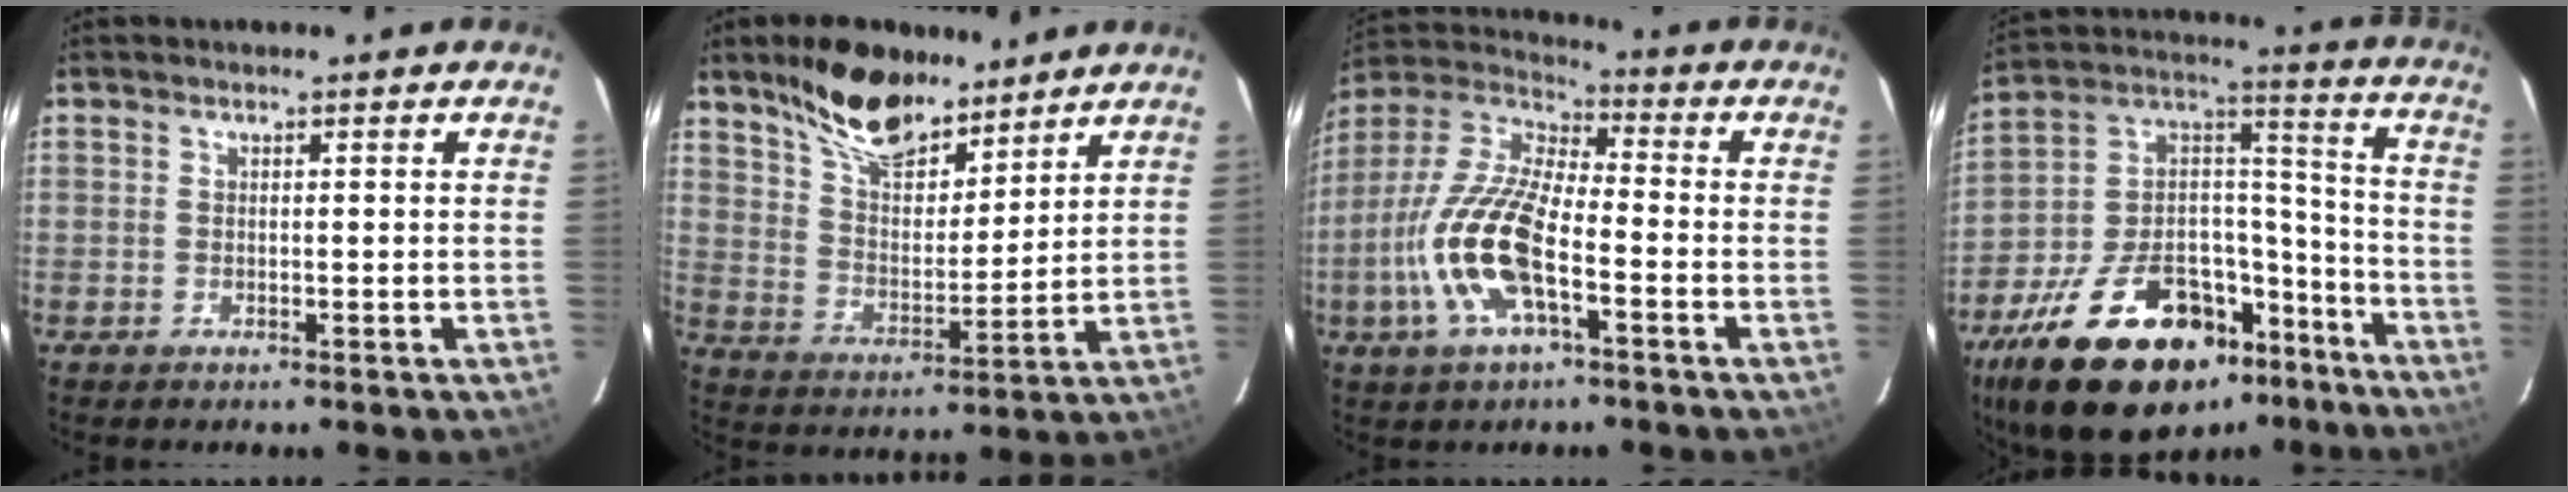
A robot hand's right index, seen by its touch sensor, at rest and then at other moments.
{"total": 15.0, "force": [11.2, 6.3, 7.7], "torque": [-0.138, 0.014, 0.204]}
{"total": 16.1, "force": [-5.5, 5.6, 14.0], "torque": [-0.299, -0.005, -0.113]}
{"total": 30.6, "force": [-19.7, 14.5, 18.4], "torque": [-0.338, 0.027, -0.297]}